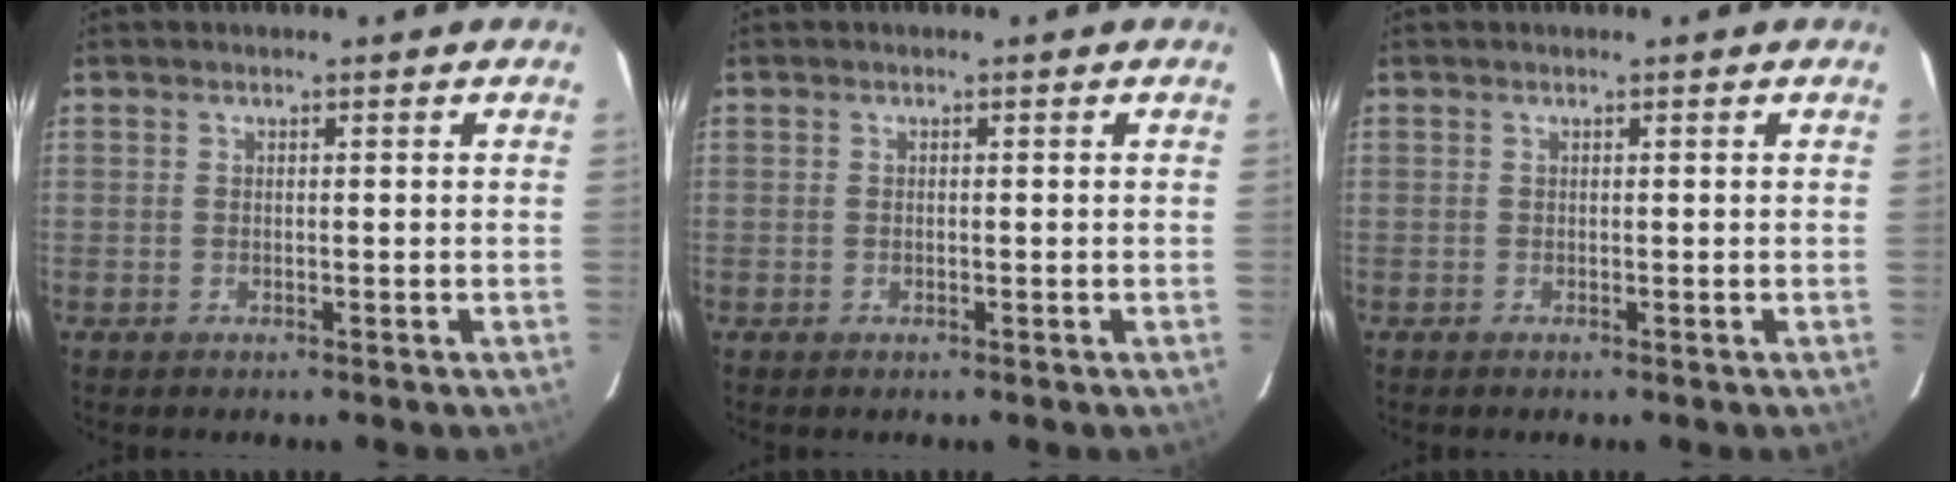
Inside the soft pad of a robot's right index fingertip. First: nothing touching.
{"total": 0.0}
{"total": 0.0}